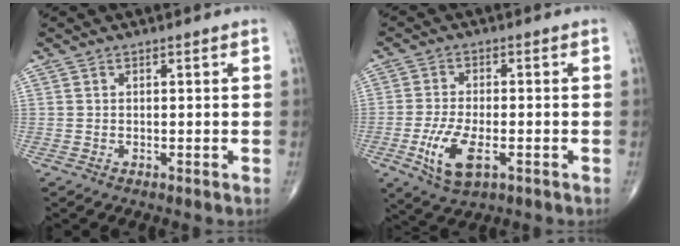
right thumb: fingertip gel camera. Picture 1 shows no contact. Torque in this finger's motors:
{"motor_torque": [0.39, 0.06, 0.71, -0.28, 0.27]}